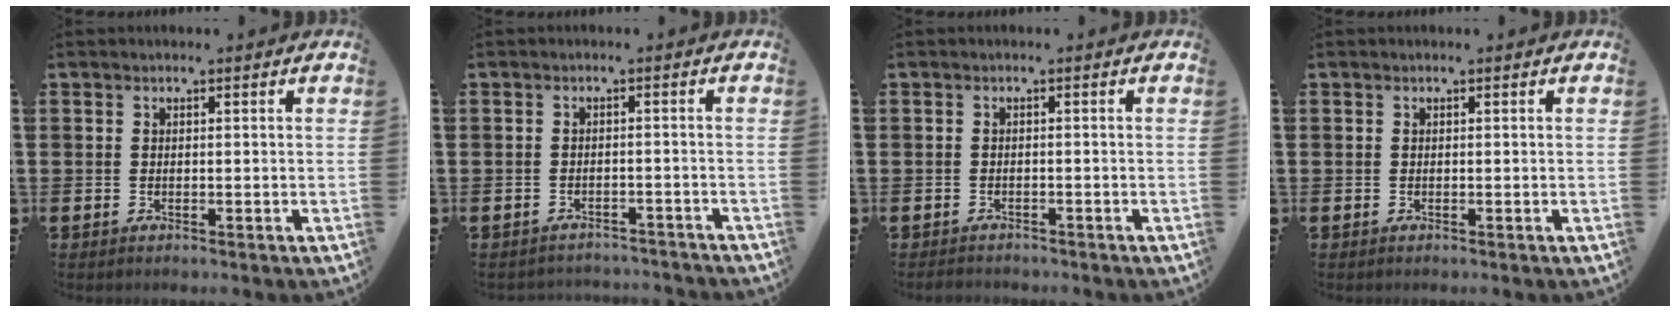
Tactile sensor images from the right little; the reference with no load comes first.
{"total": 1.6, "force": [-1.6, 0.0, -0.1], "torque": [-0.003, 0.002, -0.036]}
{"total": 0.8, "force": [-0.8, 0.1, 0.0], "torque": [-0.002, 0.000, -0.017]}
{"total": 0.0}